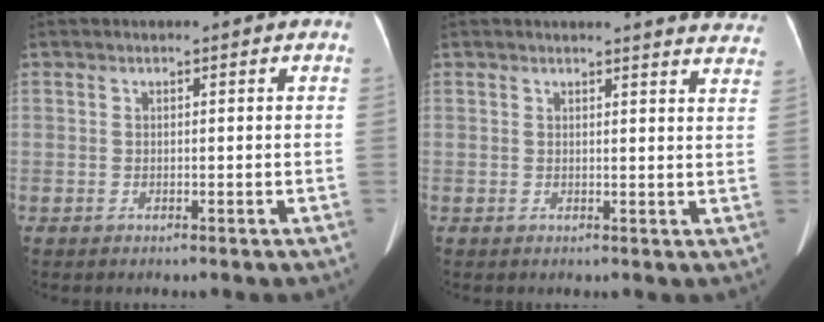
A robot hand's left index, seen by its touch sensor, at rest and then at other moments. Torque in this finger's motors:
{"motor_torque": [0.29, -0.69, 0.02, -0.01]}